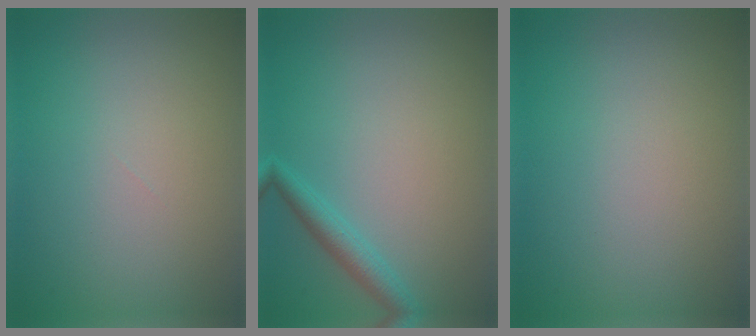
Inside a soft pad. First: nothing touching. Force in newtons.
{"total": 2.0, "press": 2.0, "slide": 0.1}
{"total": 0.0}